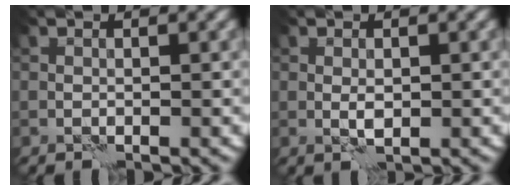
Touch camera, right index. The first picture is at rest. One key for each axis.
{"total": 1.1, "fx": -0.1, "fy": 0.4, "fz": 1.0, "tx": -0.021, "ty": 0.003, "tz": -0.001}